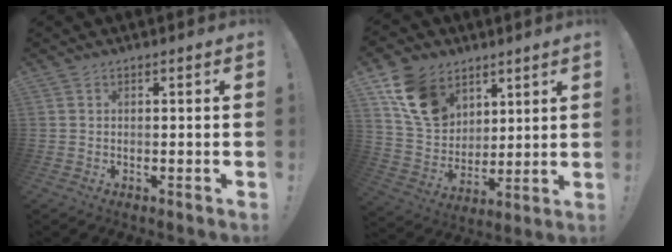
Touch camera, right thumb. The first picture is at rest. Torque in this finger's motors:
{"motor_torque": [-0.45, 1.47, 0.50, 0.72, 0.09]}